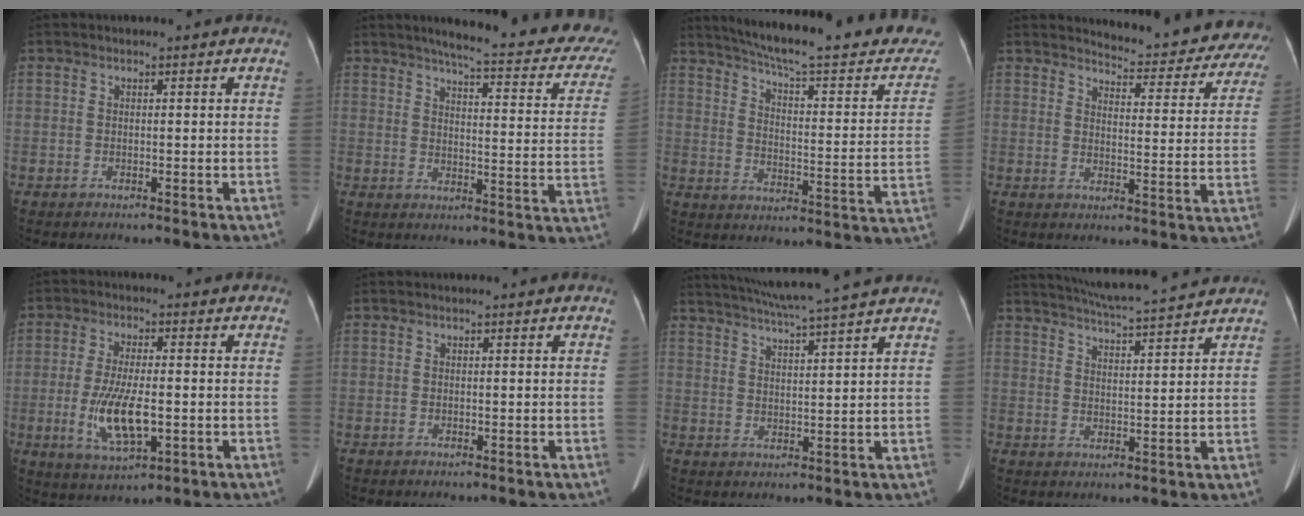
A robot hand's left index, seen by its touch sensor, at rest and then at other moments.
{"total": 23.4, "force": [19.6, 3.4, 12.4], "torque": [-0.147, -0.038, 0.215]}
{"total": 27.3, "force": [23.9, 3.3, 12.7], "torque": [-0.185, -0.059, 0.298]}
{"total": 16.8, "force": [16.1, 2.7, 3.8], "torque": [-0.028, -0.072, 0.168]}
{"total": 8.6, "force": [-1.7, 2.6, 8.1], "torque": [-0.167, -0.010, -0.025]}
{"total": 0.0}
{"total": 12.7, "force": [11.1, -1.4, 6.0], "torque": [-0.110, 0.010, 0.159]}
{"total": 12.7, "force": [11.8, 0.1, 4.7], "torque": [-0.087, 0.019, 0.170]}